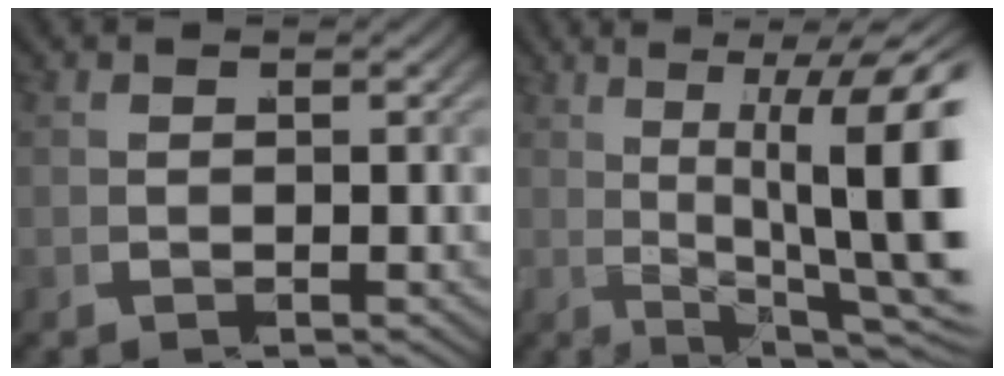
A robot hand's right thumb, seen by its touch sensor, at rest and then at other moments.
{"total": 11.8, "force": [1.5, 4.9, 10.6], "torque": [-0.144, 0.005, 0.020]}